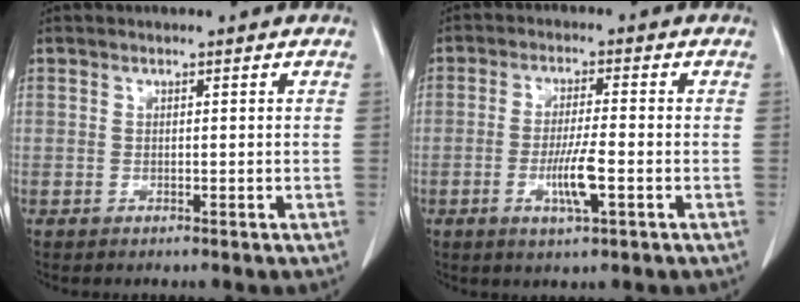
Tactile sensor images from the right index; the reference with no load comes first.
{"total": 5.9, "force": [-2.0, 0.4, 5.6], "torque": [-0.107, -0.009, -0.035]}